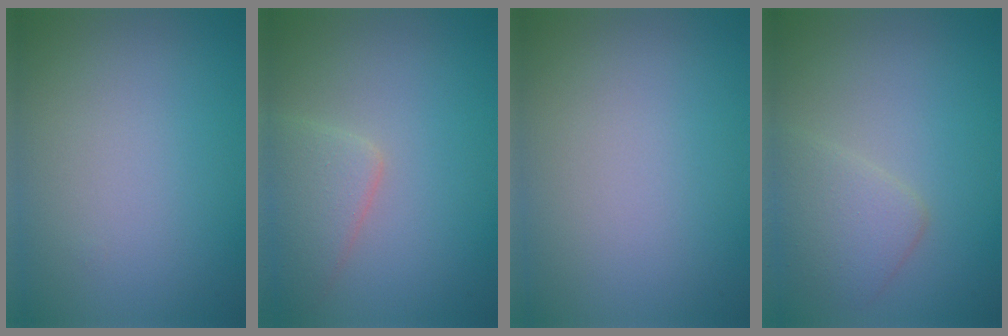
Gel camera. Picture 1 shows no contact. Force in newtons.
{"total": 2.5, "press": 2.5, "slide": 0.2}
{"total": 0.0}
{"total": 2.8, "press": 2.8, "slide": 0.2}